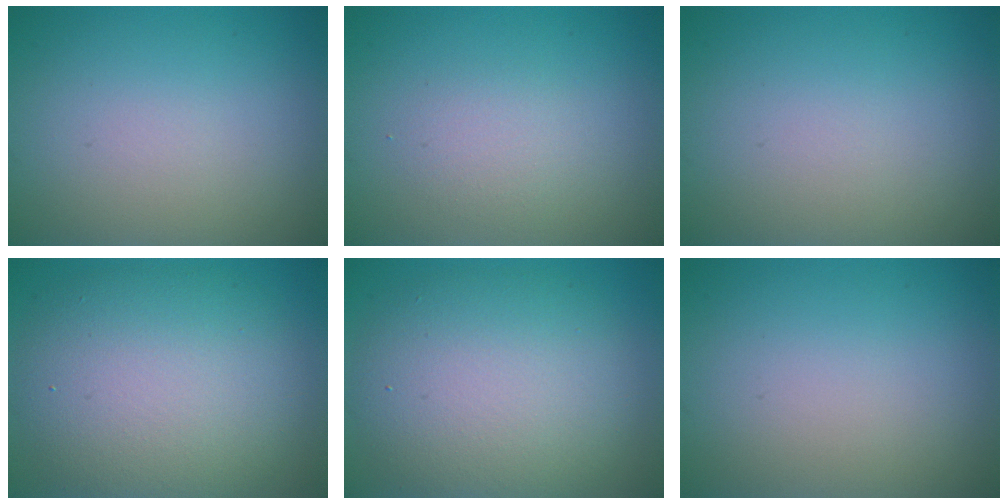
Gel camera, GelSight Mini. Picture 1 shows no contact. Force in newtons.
{"total": 1.7, "press": 1.7, "slide": 0.0}
{"total": 0.0}
{"total": 9.2, "press": 9.2, "slide": 0.5}
{"total": 8.6, "press": 8.6, "slide": 0.5}
{"total": 0.0}